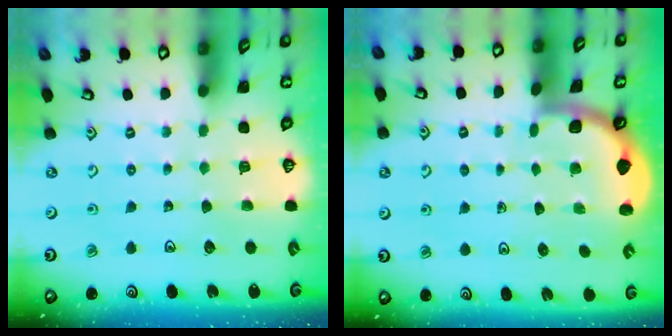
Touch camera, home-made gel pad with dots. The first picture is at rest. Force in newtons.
{"total": 1.9, "press": 1.9, "slide": 0.0}